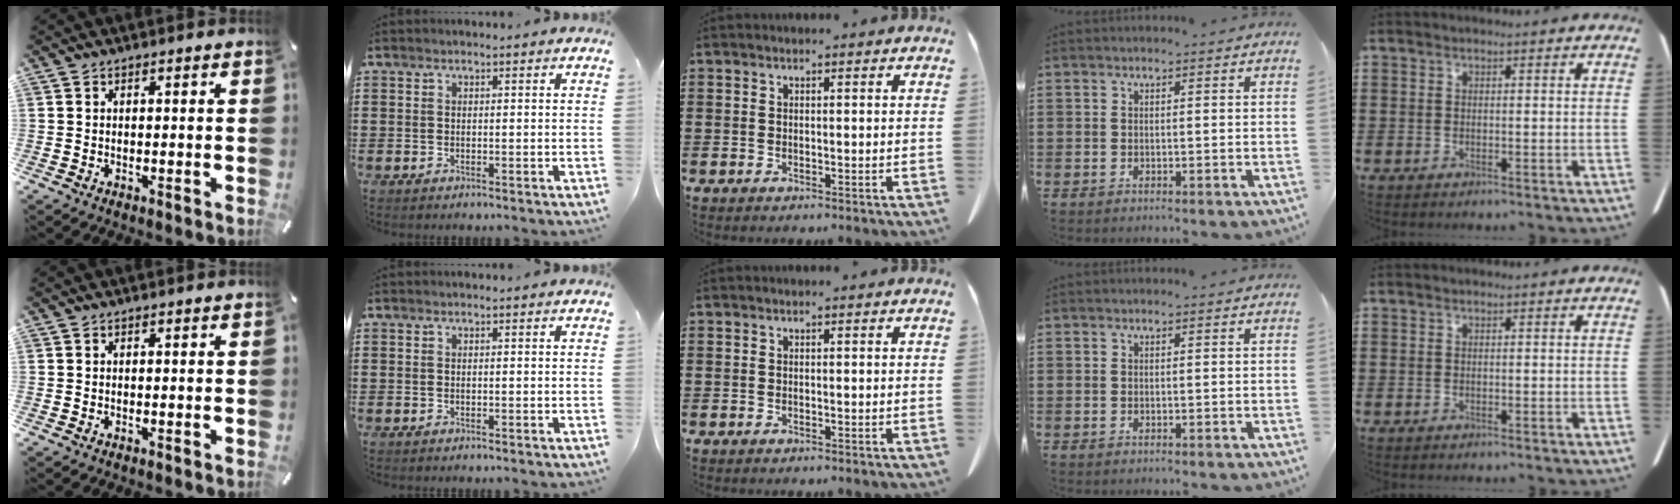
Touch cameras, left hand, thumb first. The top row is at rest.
{}